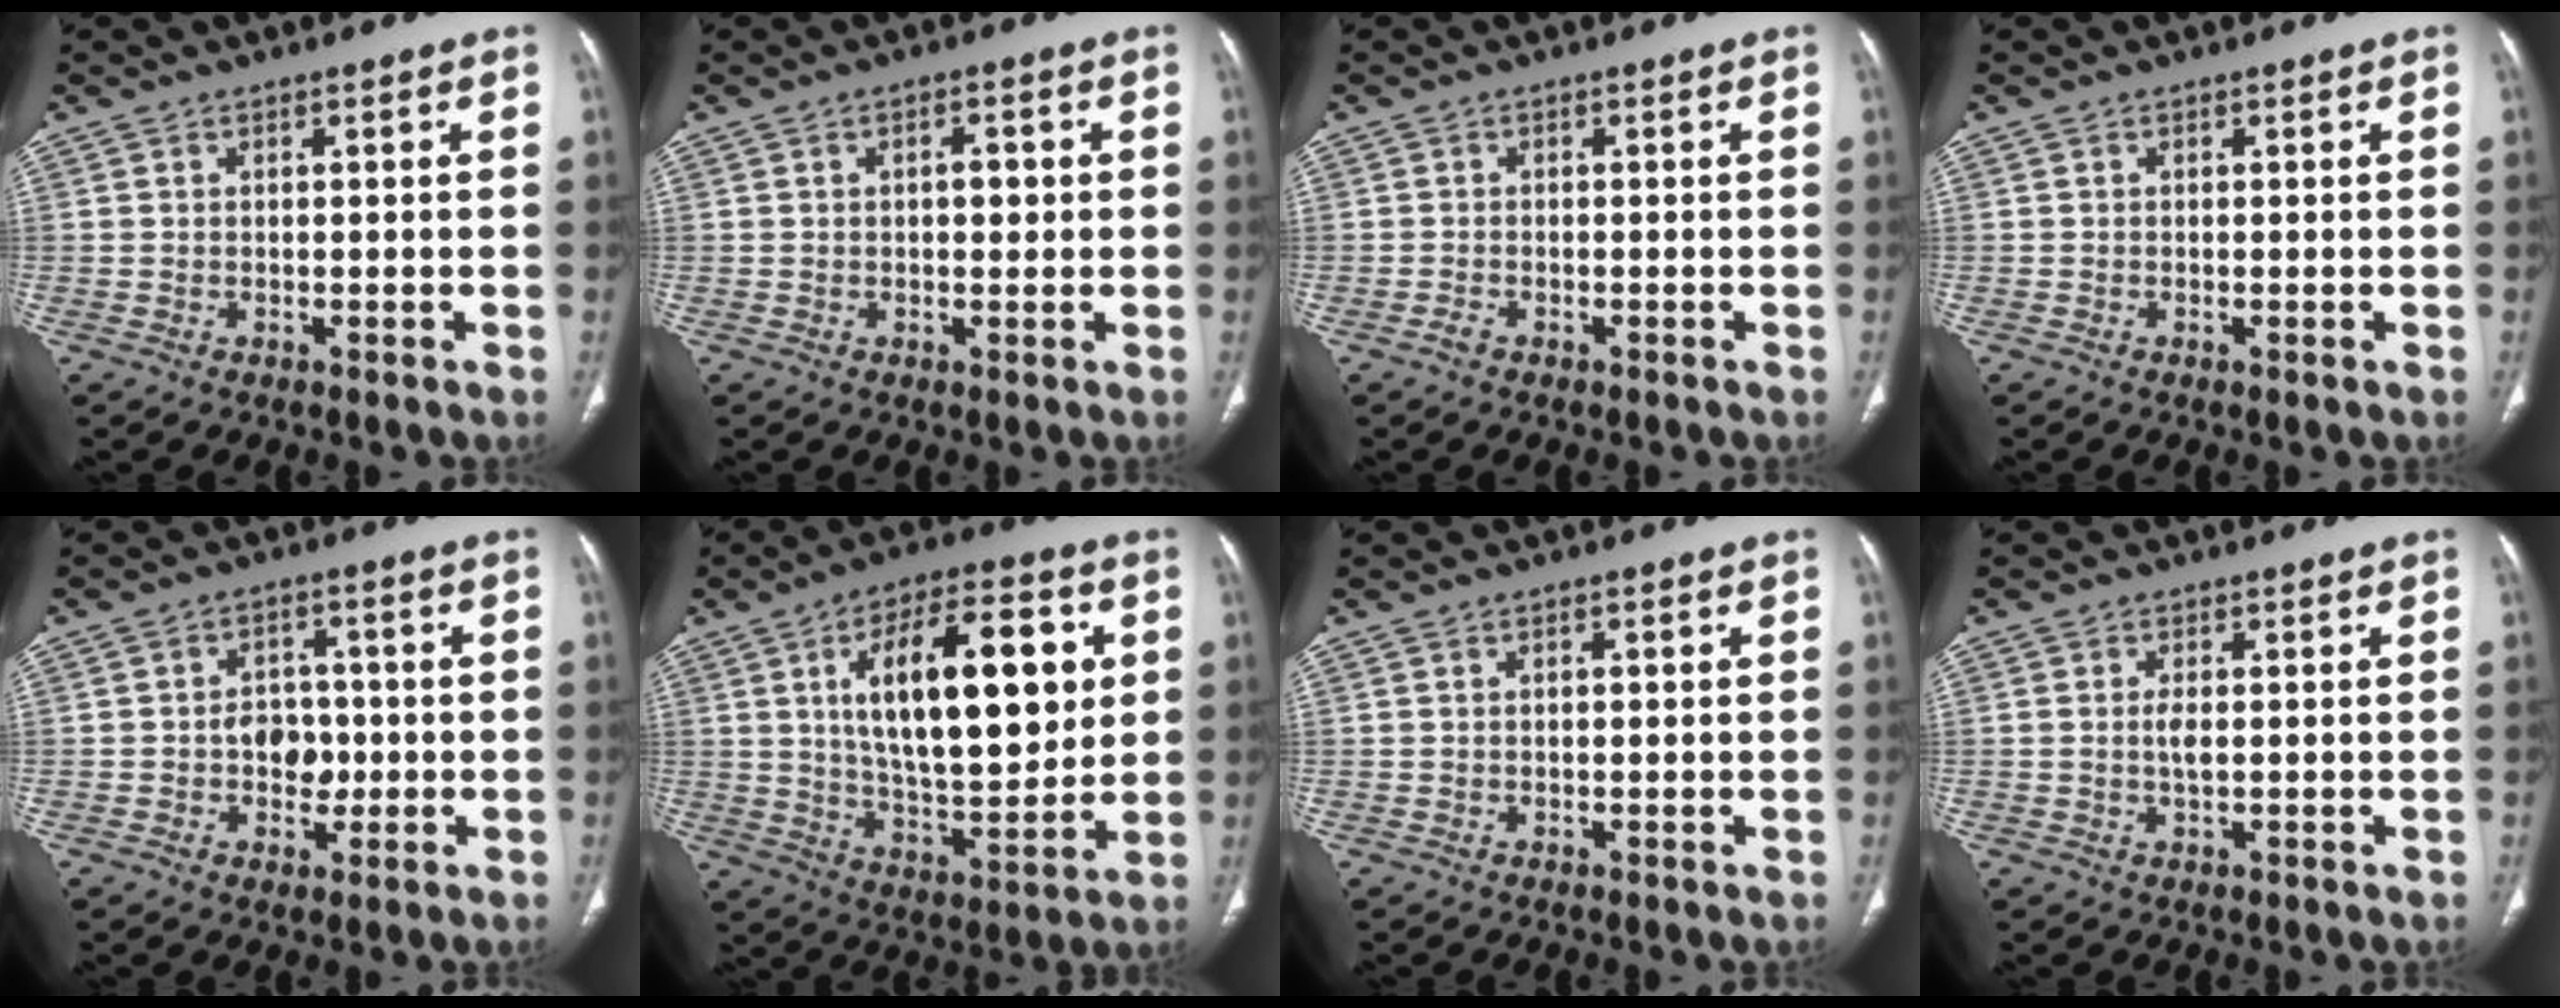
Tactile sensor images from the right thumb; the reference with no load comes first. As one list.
[{"total": 3.0, "force": [0.4, 1.5, 2.6], "torque": [-0.033, 0.003, 0.005]}, {"total": 0.9, "force": [-0.7, 0.4, 0.4], "torque": [-0.015, 0.002, -0.015]}, {"total": 0.0}, {"total": 5.9, "force": [-0.9, 4.6, 3.6], "torque": [-0.020, 0.011, -0.015]}, {"total": 22.5, "force": [5.3, 9.8, 19.5], "torque": [-0.279, -0.013, 0.086]}, {"total": 0.9, "force": [0.2, 0.4, 0.8], "torque": [-0.017, 0.004, 0.004]}, {"total": 2.1, "force": [0.1, 0.8, 1.9], "torque": [-0.041, -0.002, 0.004]}]